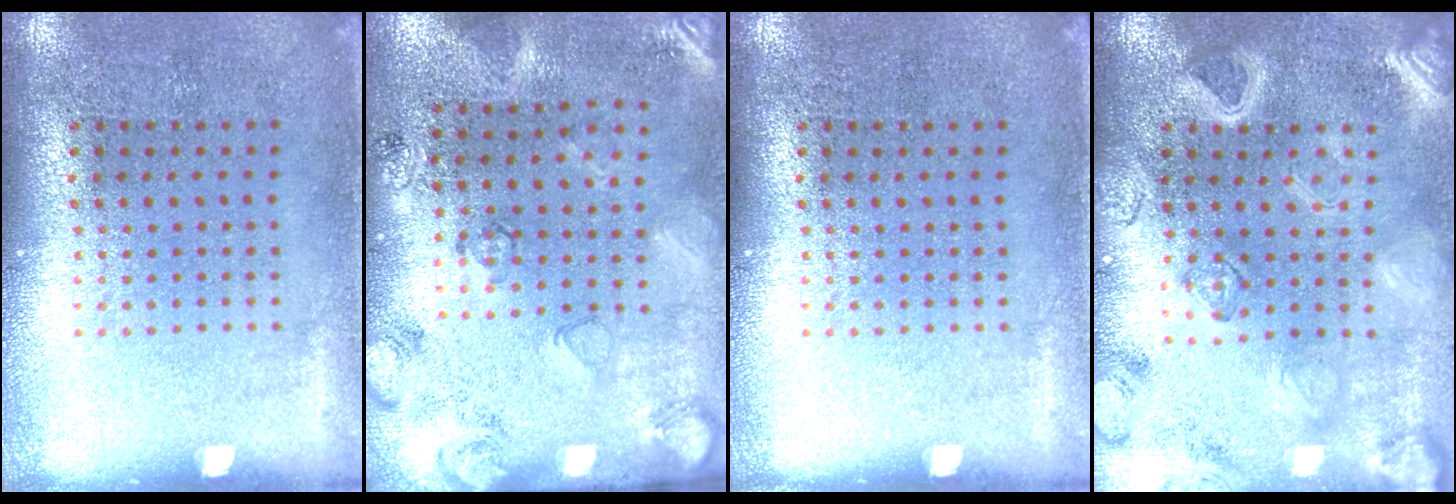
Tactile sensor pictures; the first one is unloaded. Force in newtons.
{"total": 2.5, "press": 1.8, "slide": 1.8}
{"total": 0.0}
{"total": 3.1, "press": 3.0, "slide": 0.7}